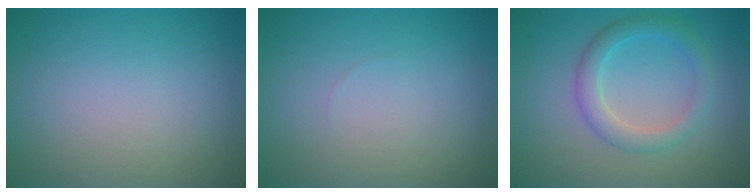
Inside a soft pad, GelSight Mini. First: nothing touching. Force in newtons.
{"total": 0.0}
{"total": 3.1, "press": 3.1, "slide": 0.2}